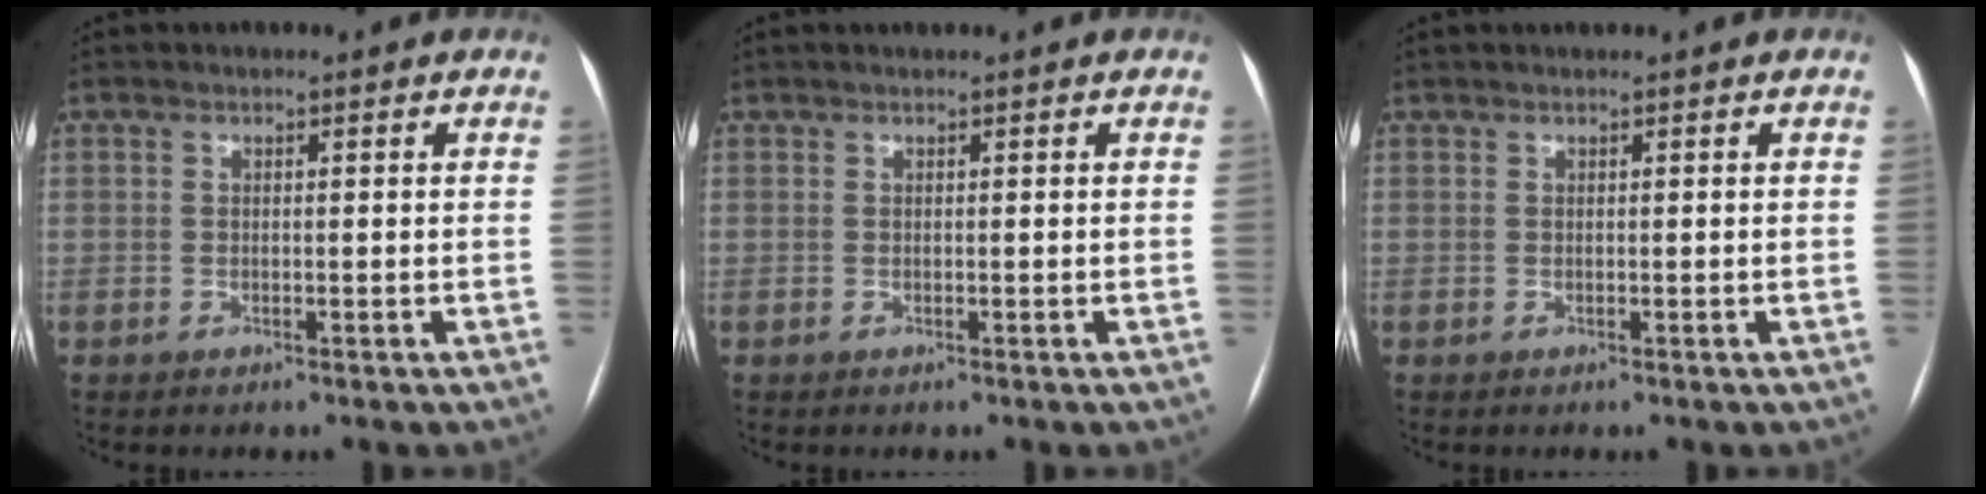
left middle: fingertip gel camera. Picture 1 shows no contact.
{"total": 0.0}
{"total": 0.0}